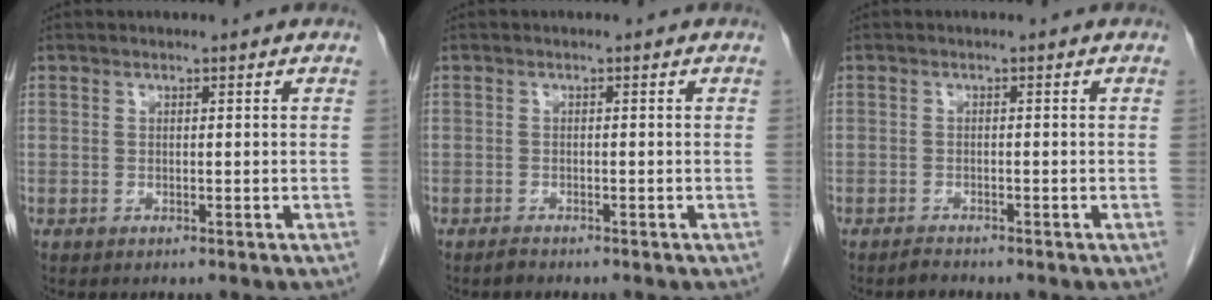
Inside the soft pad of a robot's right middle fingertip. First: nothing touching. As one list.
[{"total": 0.8, "force": [-0.8, 0.1, 0.2], "torque": [-0.007, -0.001, -0.014]}, {"total": 1.1, "force": [-1.0, 0.2, 0.1], "torque": [-0.006, -0.002, -0.017]}]